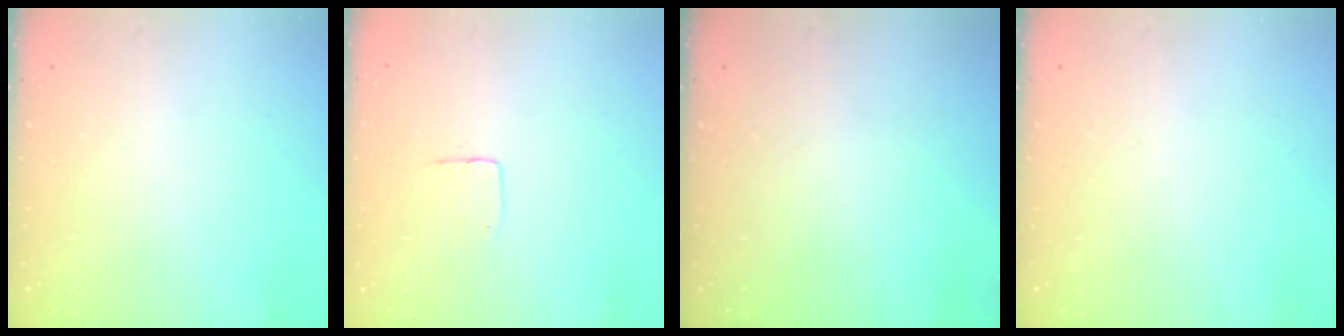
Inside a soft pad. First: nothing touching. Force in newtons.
{"total": 3.9, "press": 3.9, "slide": 0.3}
{"total": 0.0}
{"total": 0.0}